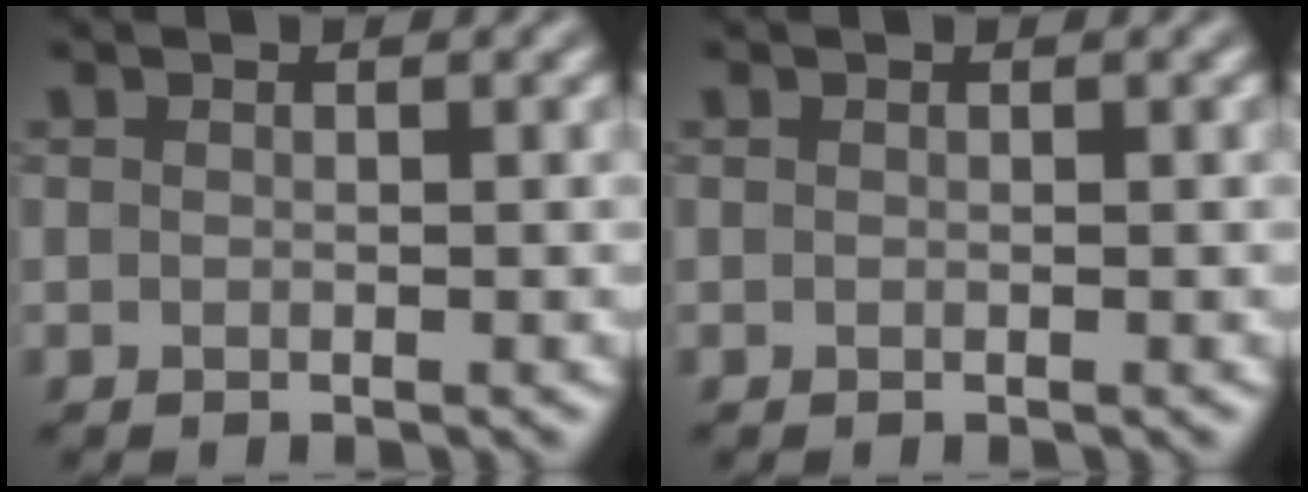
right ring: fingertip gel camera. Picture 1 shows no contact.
{"total": 0.0}